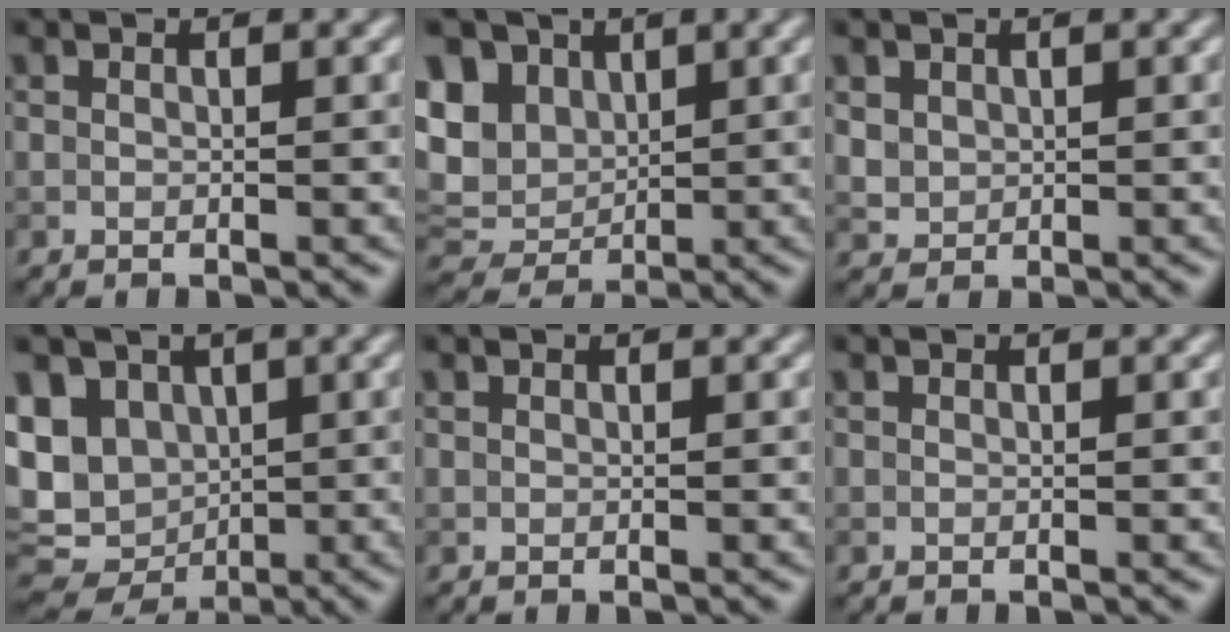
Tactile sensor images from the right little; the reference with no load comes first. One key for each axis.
{"total": 9.2, "fx": 3.2, "fy": 7.0, "fz": 5.0, "tx": -0.109, "ty": 0.025, "tz": 0.041}
{"total": 1.5, "fx": 0.7, "fy": 1.3, "fz": 0.5, "tx": -0.012, "ty": -0.004, "tz": 0.021}
{"total": 10.7, "fx": 1.3, "fy": 8.8, "fz": 6.0, "tx": -0.111, "ty": 0.006, "tz": 0.011}
{"total": 0.0}
{"total": 0.0}